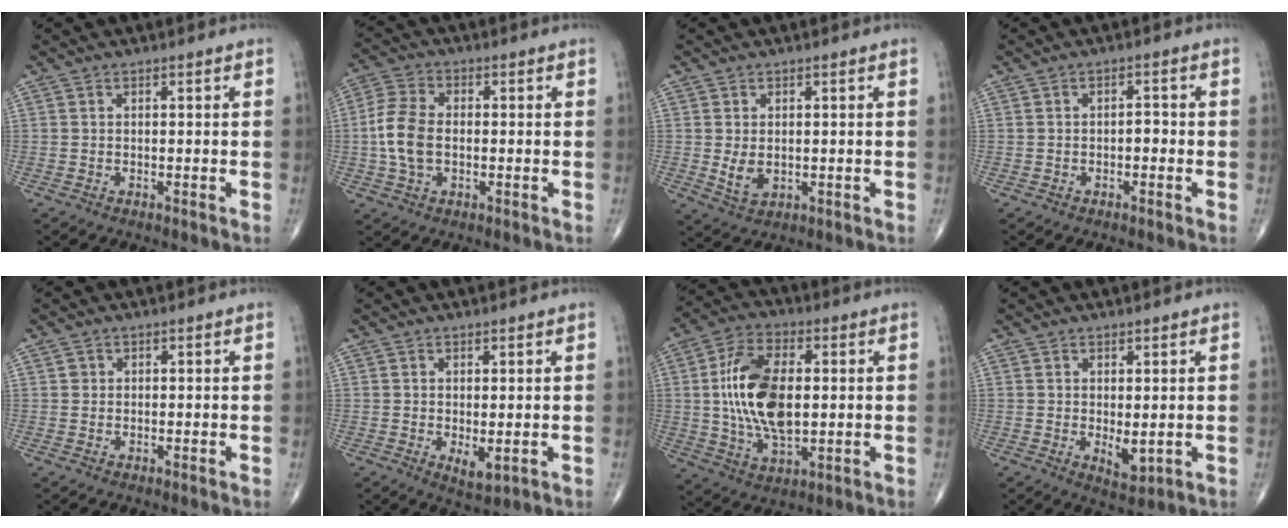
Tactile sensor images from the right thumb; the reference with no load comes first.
{"total": 8.5, "force": [-0.7, 5.2, 6.6], "torque": [-0.143, 0.016, -0.019]}
{"total": 3.9, "force": [0.0, 2.6, 2.9], "torque": [-0.049, -0.009, 0.009]}
{"total": 1.7, "force": [-0.5, 1.0, 1.2], "torque": [-0.006, 0.006, -0.012]}
{"total": 0.9, "force": [0.2, 0.9, 0.1], "torque": [0.004, 0.001, 0.002]}
{"total": 3.2, "force": [-0.4, 1.5, 2.8], "torque": [-0.041, -0.011, 0.001]}
{"total": 16.2, "force": [1.1, 8.5, 13.7], "torque": [-0.256, 0.002, 0.024]}
{"total": 3.5, "force": [-0.1, 1.7, 3.1], "torque": [-0.038, -0.011, 0.007]}